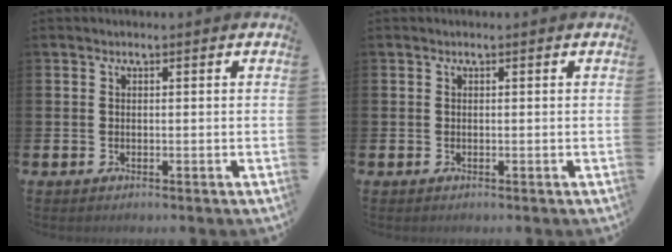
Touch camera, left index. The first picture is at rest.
{"total": 0.0}